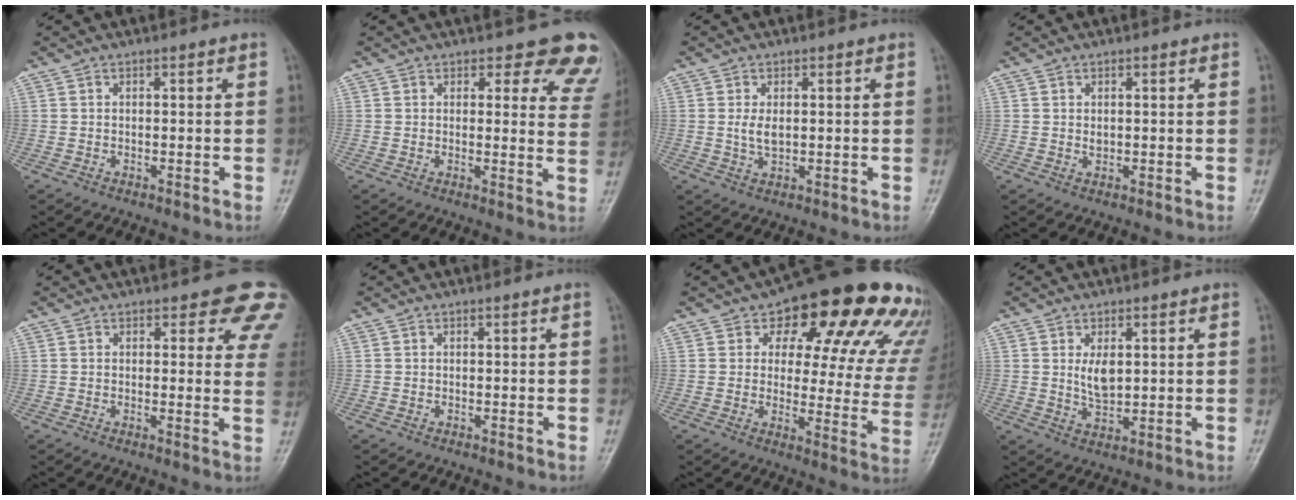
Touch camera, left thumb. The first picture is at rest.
{"total": 10.8, "force": [9.5, 4.6, 2.3], "torque": [0.038, -0.057, 0.069]}
{"total": 3.2, "force": [0.4, 1.8, 2.6], "torque": [-0.048, -0.008, 0.010]}
{"total": 1.2, "force": [0.3, 0.8, 0.8], "torque": [-0.009, -0.003, 0.007]}
{"total": 8.9, "force": [6.3, 4.0, 4.8], "torque": [-0.005, -0.028, 0.050]}
{"total": 0.0}
{"total": 24.1, "force": [13.5, 11.6, 16.3], "torque": [-0.166, -0.031, 0.160]}
{"total": 4.8, "force": [1.2, 2.7, 3.8], "torque": [-0.055, -0.014, 0.027]}